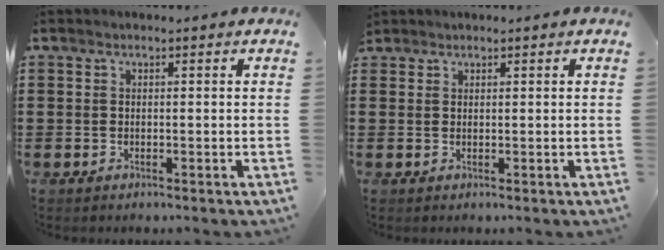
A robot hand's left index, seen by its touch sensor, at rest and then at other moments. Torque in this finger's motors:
{"motor_torque": [0.99, -1.03, 0.54, 0.21]}